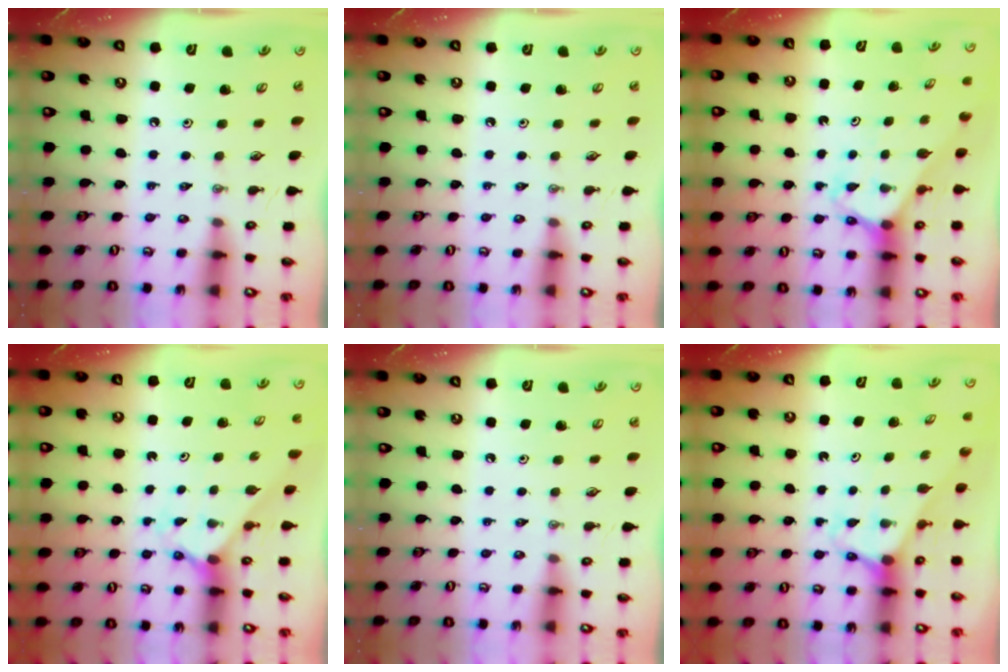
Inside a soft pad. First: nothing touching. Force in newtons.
{"total": 0.0}
{"total": 2.6, "press": 2.6, "slide": 0.2}
{"total": 2.3, "press": 2.3, "slide": 0.2}
{"total": 0.0}
{"total": 2.7, "press": 2.7, "slide": 0.2}